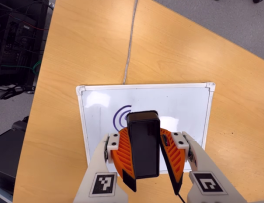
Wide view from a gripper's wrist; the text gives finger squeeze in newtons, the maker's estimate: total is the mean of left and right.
{"total": 8.4, "left": 9.5, "right": 7.4}